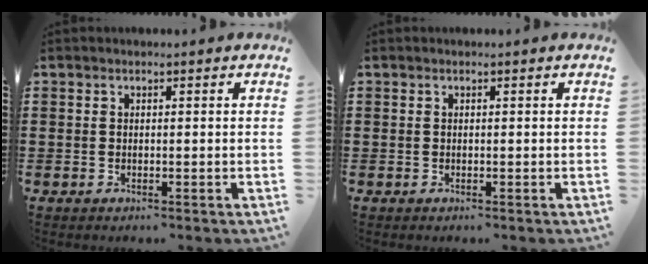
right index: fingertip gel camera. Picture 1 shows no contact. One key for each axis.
{"total": 0.0}